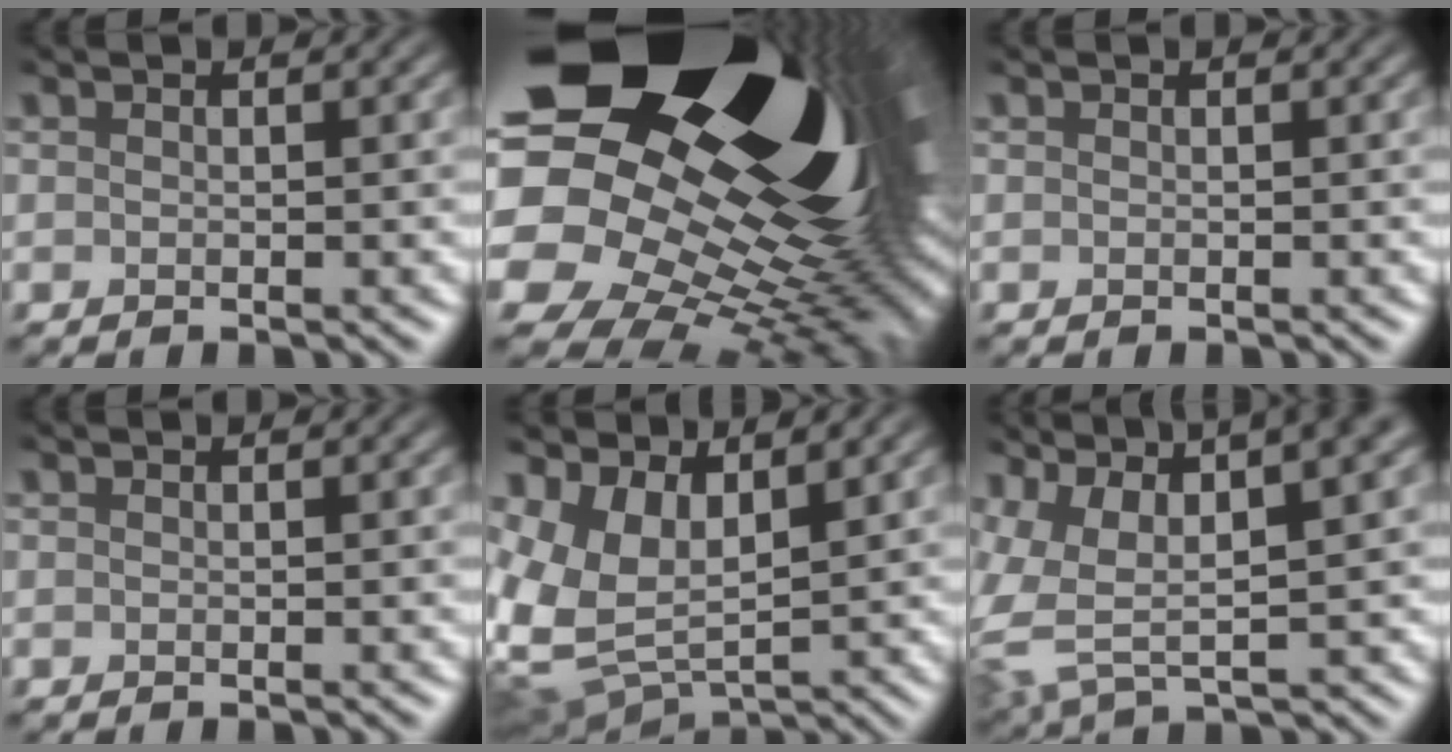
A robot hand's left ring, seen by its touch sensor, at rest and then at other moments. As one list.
[{"total": 24.1, "force": [3.1, 18.7, 14.8], "torque": [-0.280, -0.020, 0.004]}, {"total": 0.0}, {"total": 0.0}, {"total": 6.7, "force": [2.1, 4.1, 4.9], "torque": [-0.106, -0.009, 0.039]}, {"total": 12.1, "force": [4.6, 5.6, 9.7], "torque": [-0.200, 0.025, 0.098]}]